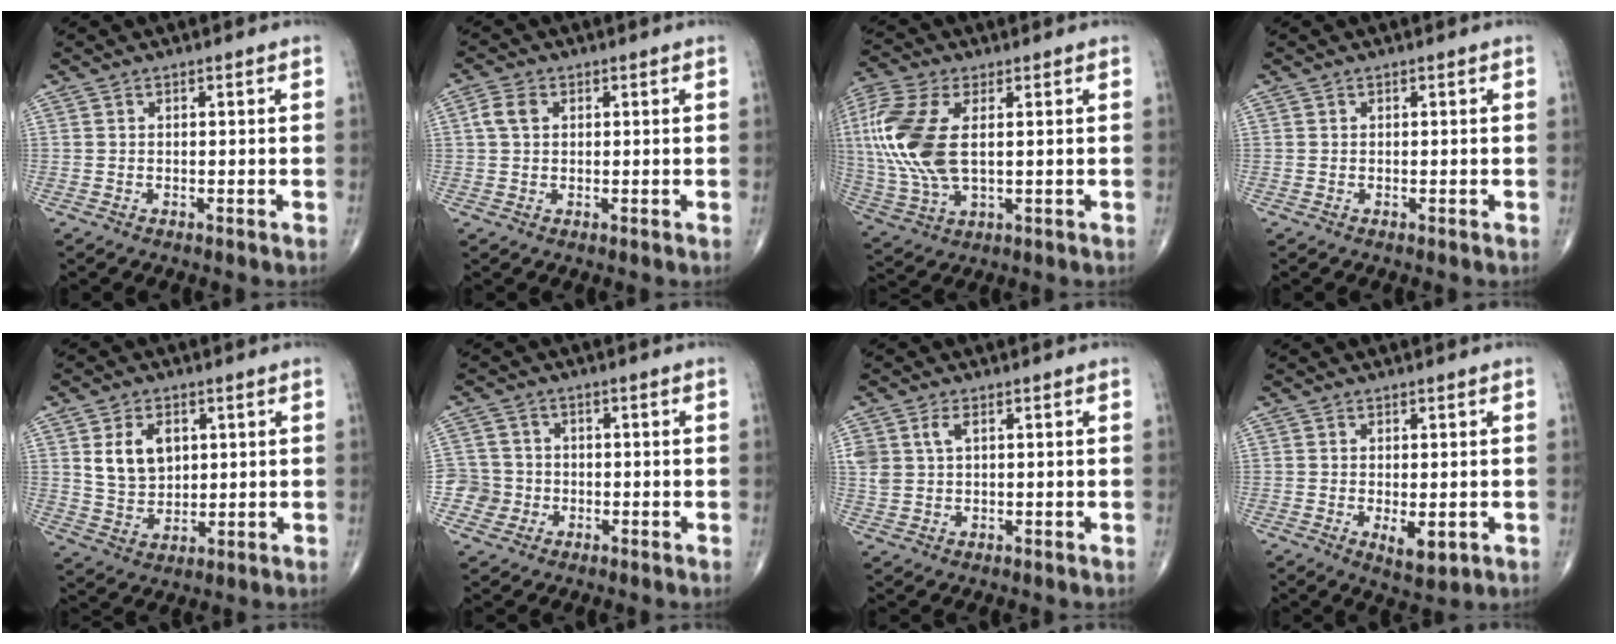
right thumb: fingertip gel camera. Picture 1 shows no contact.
{"total": 3.4, "force": [0.8, 2.4, 2.3], "torque": [-0.049, 0.008, 0.014]}
{"total": 16.8, "force": [2.4, 8.6, 14.2], "torque": [-0.344, -0.003, 0.048]}
{"total": 0.0}
{"total": 8.5, "force": [2.6, 5.9, 5.5], "torque": [-0.074, -0.016, 0.057]}
{"total": 5.0, "force": [-1.2, 4.8, 0.1], "torque": [0.026, 0.013, -0.029]}
{"total": 4.4, "force": [1.6, 2.7, 3.2], "torque": [-0.073, 0.004, 0.036]}
{"total": 4.4, "force": [-0.9, 2.0, 3.8], "torque": [-0.049, -0.011, -0.006]}